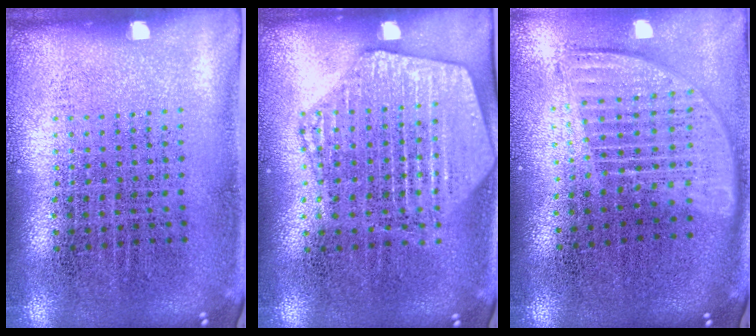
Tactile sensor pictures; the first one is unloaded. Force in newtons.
{"total": 1.9, "press": 1.9, "slide": 0.2}
{"total": 1.8, "press": 1.5, "slide": 0.9}